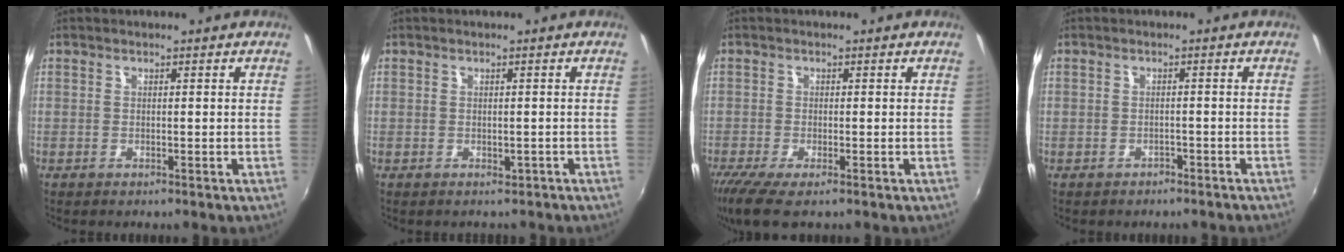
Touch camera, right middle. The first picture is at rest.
{"total": 1.2, "force": [-0.6, 1.0, 0.0], "torque": [0.002, 0.000, -0.002]}
{"total": 5.9, "force": [-3.9, 1.1, 4.2], "torque": [-0.098, -0.025, -0.072]}
{"total": 2.8, "force": [-1.7, 2.2, 0.0], "torque": [0.002, 0.020, -0.014]}